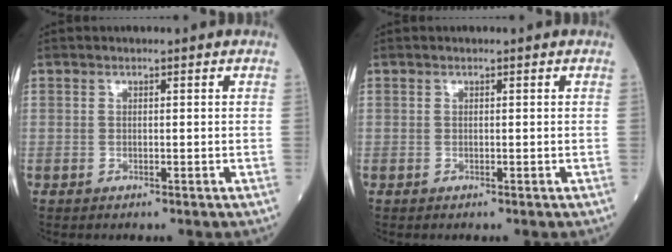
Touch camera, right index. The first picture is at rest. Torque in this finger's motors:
{"motor_torque": [0.05, 0.02, 0.00, 0.00]}